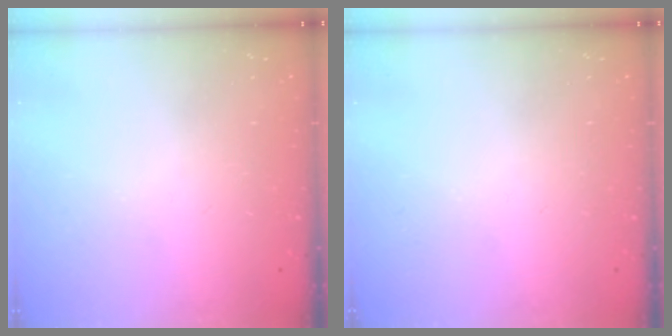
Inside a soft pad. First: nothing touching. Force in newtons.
{"total": 0.0}